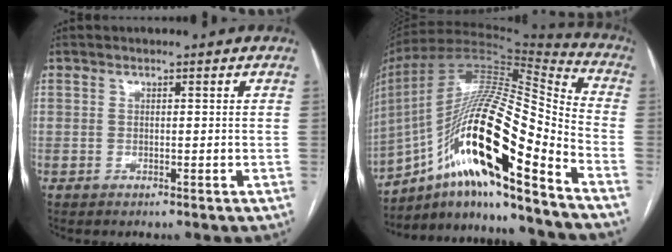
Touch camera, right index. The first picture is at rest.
{"total": 25.0, "force": [-13.4, 3.1, 20.9], "torque": [-0.384, -0.002, -0.235]}